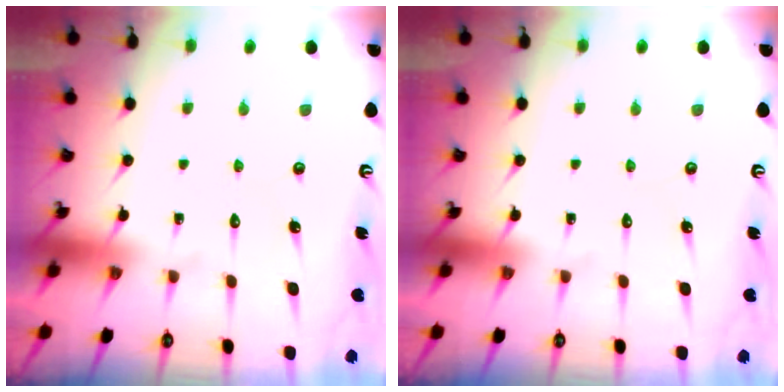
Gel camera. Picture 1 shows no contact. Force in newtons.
{"total": 0.0}